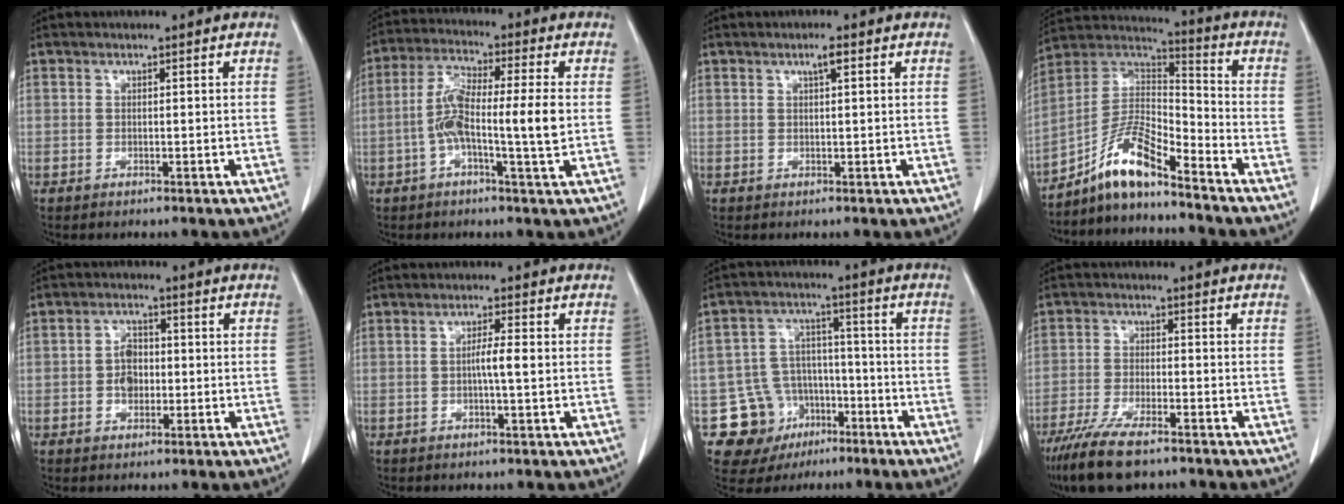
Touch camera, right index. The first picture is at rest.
{"total": 9.9, "force": [-0.9, 0.8, 9.9], "torque": [-0.190, 0.015, -0.026]}
{"total": 1.7, "force": [0.9, 0.1, 1.5], "torque": [-0.029, 0.002, 0.013]}
{"total": 10.4, "force": [-7.9, 1.8, 6.6], "torque": [-0.134, 0.025, -0.145]}
{"total": 4.8, "force": [-0.5, 3.0, 3.7], "torque": [-0.072, 0.009, -0.010]}
{"total": 2.8, "force": [-0.1, -0.1, 2.8], "torque": [-0.052, 0.000, -0.003]}
{"total": 12.0, "force": [-5.7, 10.1, 3.0], "torque": [-0.047, 0.045, -0.075]}
{"total": 10.7, "force": [-8.0, 2.5, 6.7], "torque": [-0.121, -0.025, -0.135]}